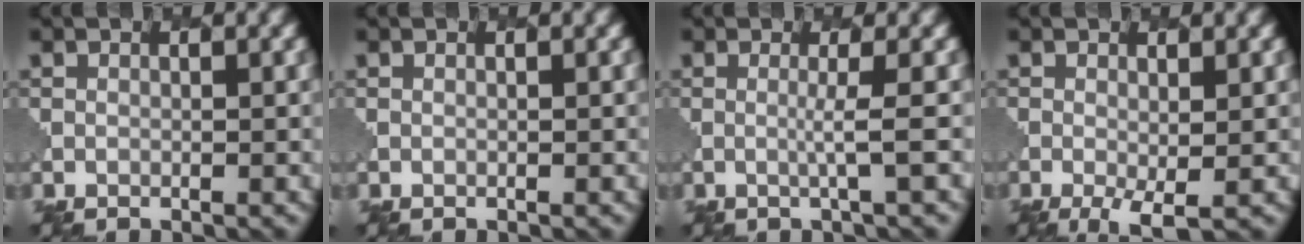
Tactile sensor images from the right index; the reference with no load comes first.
{"total": 0.0}
{"total": 1.4, "force": [0.1, 0.1, 1.4], "torque": [-0.022, -0.004, -0.008]}
{"total": 2.6, "force": [-0.6, 0.7, 2.4], "torque": [-0.048, -0.013, -0.007]}